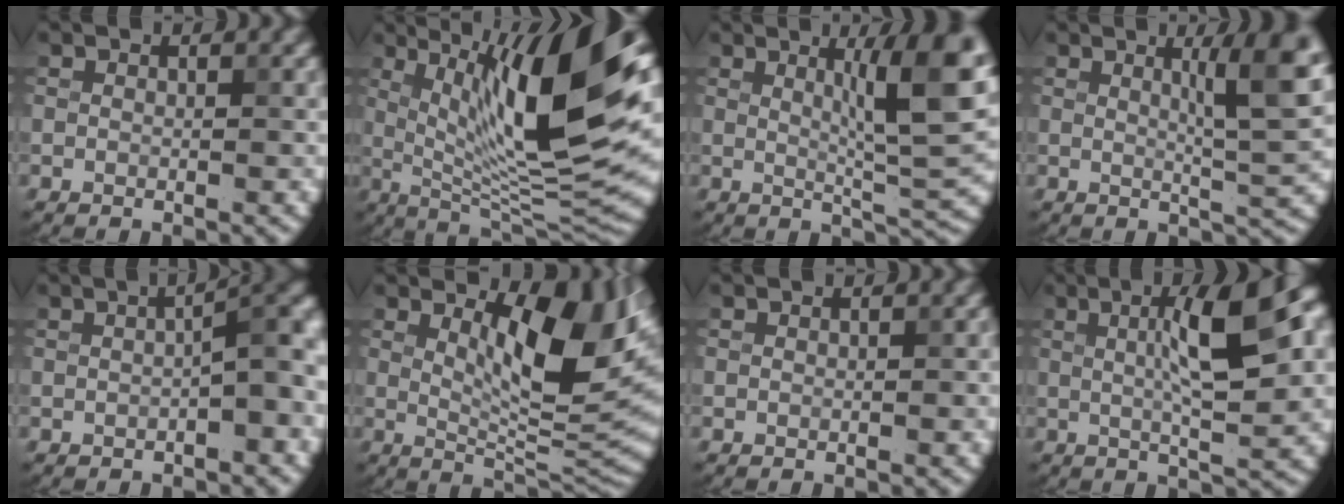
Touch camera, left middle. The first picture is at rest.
{"total": 14.0, "force": [3.9, 3.0, 13.1], "torque": [-0.192, 0.001, 0.070]}
{"total": 7.6, "force": [2.5, 1.2, 7.1], "torque": [-0.098, -0.001, 0.046]}
{"total": 5.5, "force": [1.9, 0.8, 5.1], "torque": [-0.070, 0.002, 0.032]}
{"total": 5.2, "force": [0.3, 1.8, 4.9], "torque": [-0.058, 0.017, 0.007]}
{"total": 10.0, "force": [2.7, 3.8, 8.8], "torque": [-0.130, -0.004, 0.053]}
{"total": 0.0}
{"total": 8.1, "force": [1.7, 1.6, 7.8], "torque": [-0.119, 0.015, 0.029]}